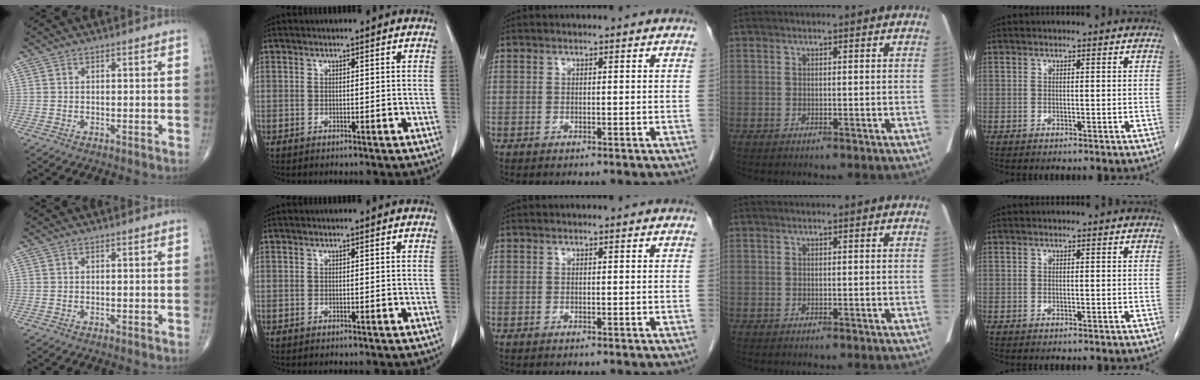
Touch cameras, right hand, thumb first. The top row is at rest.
{}